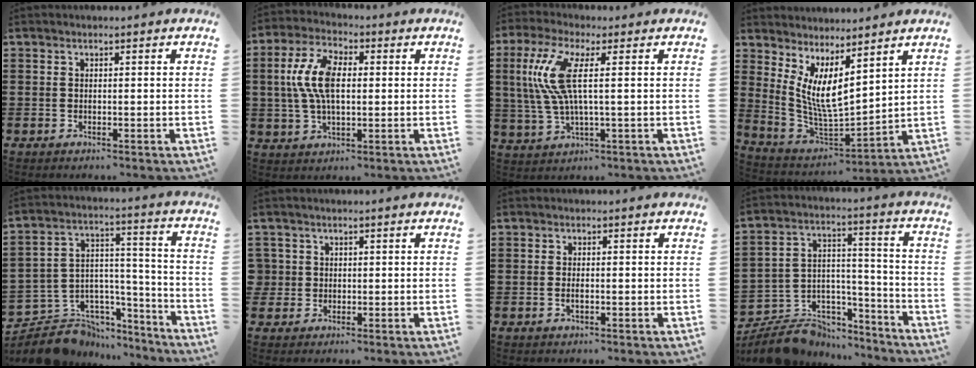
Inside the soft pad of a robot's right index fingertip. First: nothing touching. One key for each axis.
{"total": 8.9, "fx": 0.8, "fy": 4.3, "fz": 7.7, "tx": -0.176, "ty": 0.007, "tz": 0.007}
{"total": 9.4, "fx": 1.6, "fy": 1.8, "fz": 9.0, "tx": -0.217, "ty": -0.017, "tz": 0.015}
{"total": 6.5, "fx": 2.6, "fy": 1.5, "fz": 5.8, "tx": -0.135, "ty": -0.036, "tz": 0.044}
{"total": 7.5, "fx": -5.6, "fy": 5.0, "fz": 0.7, "tx": -0.032, "ty": 0.001, "tz": -0.100}
{"total": 2.0, "fx": 0.0, "fy": 2.0, "fz": 0.2, "tx": -0.021, "ty": 0.006, "tz": -0.005}
{"total": 1.1, "fx": -0.3, "fy": 0.4, "fz": 1.0, "tx": -0.020, "ty": -0.003, "tz": -0.005}
{"total": 8.5, "fx": -7.4, "fy": 4.0, "fz": 1.1, "tx": -0.040, "ty": 0.008, "tz": -0.140}